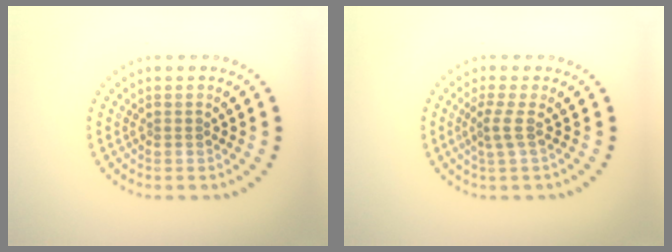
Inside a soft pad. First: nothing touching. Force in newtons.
{"total": 1.9, "press": 1.2, "slide": 1.5}